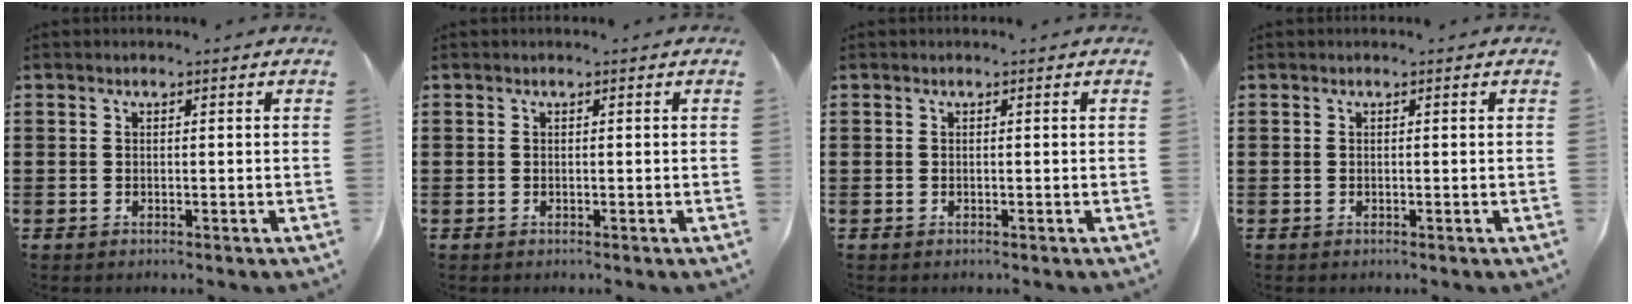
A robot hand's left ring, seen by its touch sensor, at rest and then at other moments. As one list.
[{"total": 0.0}, {"total": 0.0}, {"total": 0.0}]